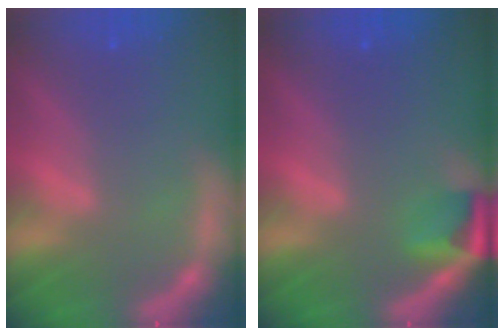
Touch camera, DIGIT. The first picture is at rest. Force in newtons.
{"total": 2.9}